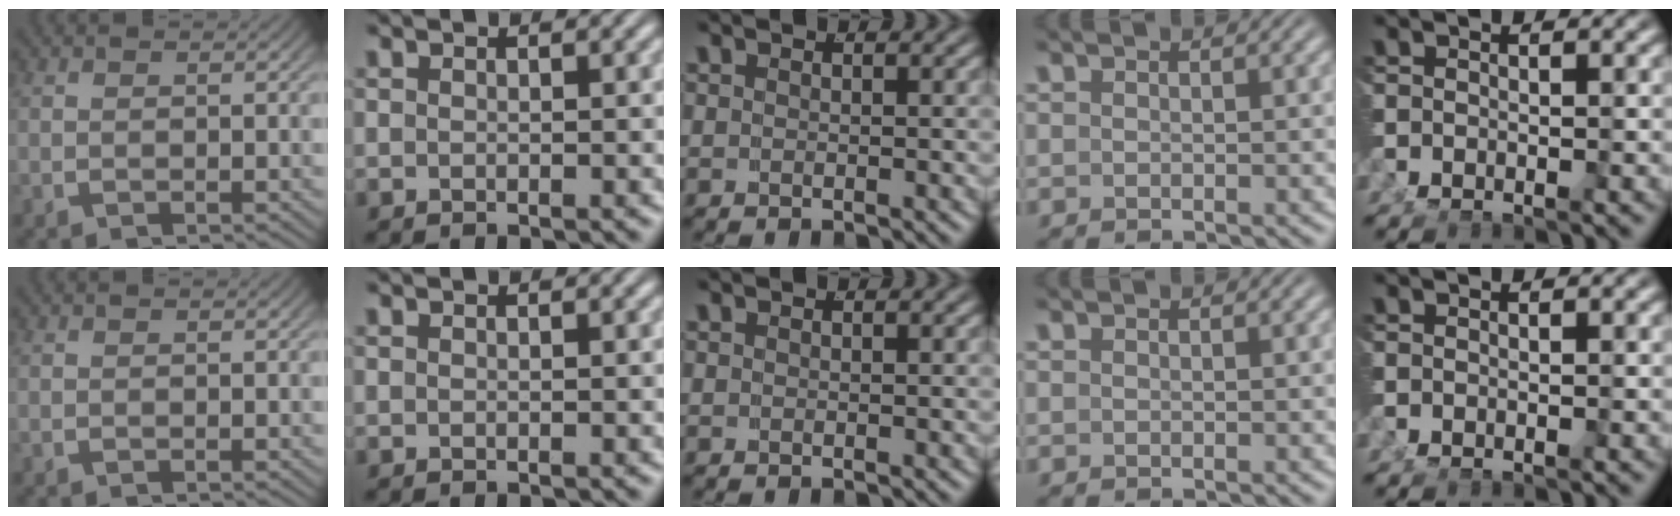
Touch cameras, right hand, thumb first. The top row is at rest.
{}